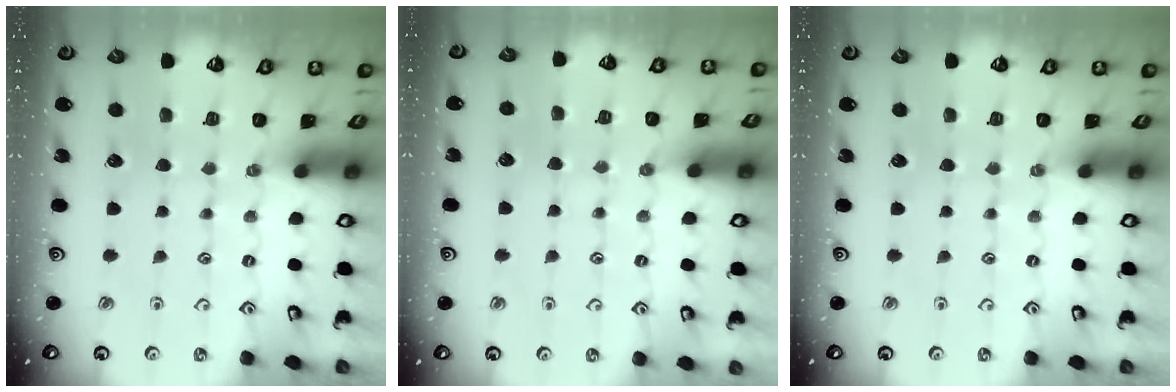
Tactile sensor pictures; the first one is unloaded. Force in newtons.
{"total": 4.8, "press": 4.7, "slide": 0.6}
{"total": 0.0}